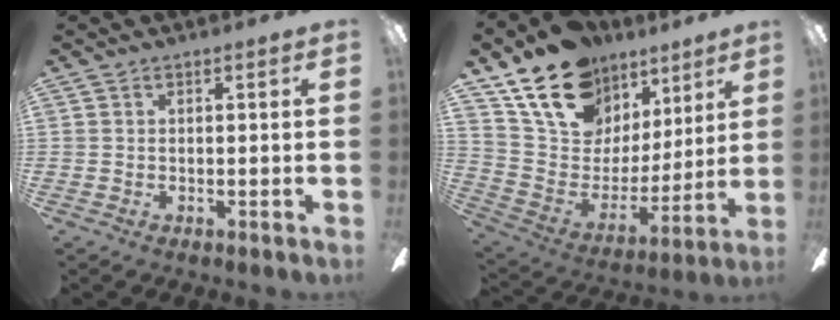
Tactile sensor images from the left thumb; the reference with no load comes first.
{"total": 19.1, "force": [13.7, 11.2, 7.2], "torque": [-0.136, -0.084, 0.252]}